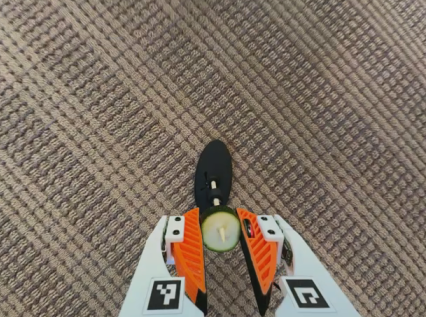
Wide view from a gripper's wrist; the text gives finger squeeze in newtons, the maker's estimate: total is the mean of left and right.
{"total": 8.5, "left": 8.1, "right": 8.9}